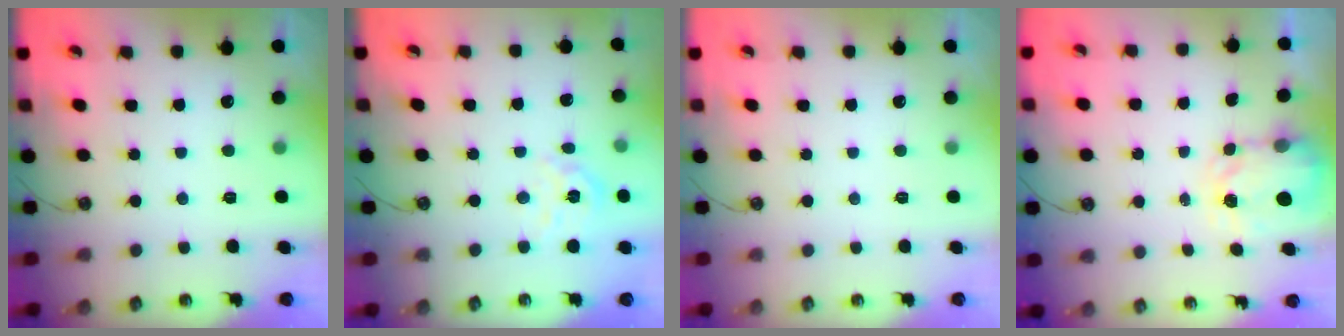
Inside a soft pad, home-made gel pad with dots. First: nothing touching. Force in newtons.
{"total": 7.0, "press": 6.9, "slide": 0.6}
{"total": 0.0}
{"total": 3.6, "press": 3.6, "slide": 0.6}